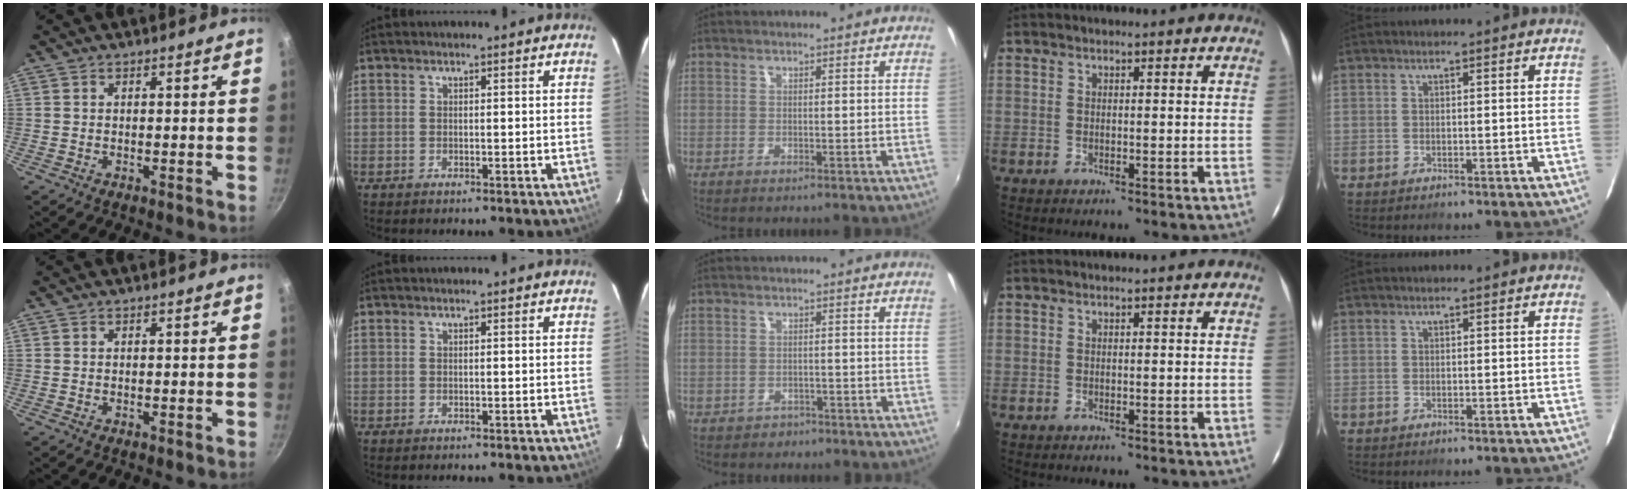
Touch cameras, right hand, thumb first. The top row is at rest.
{"middle": {"total": 2.2, "force": [-1.3, 1.7, 0.3], "torque": [-0.010, 0.000, -0.018]}}